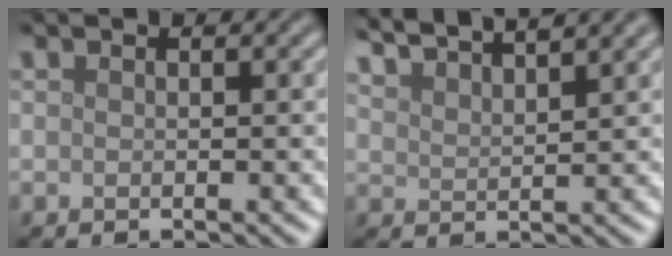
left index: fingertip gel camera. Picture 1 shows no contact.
{"total": 5.9, "force": [5.2, 1.1, 2.7], "torque": [-0.027, 0.025, 0.060]}